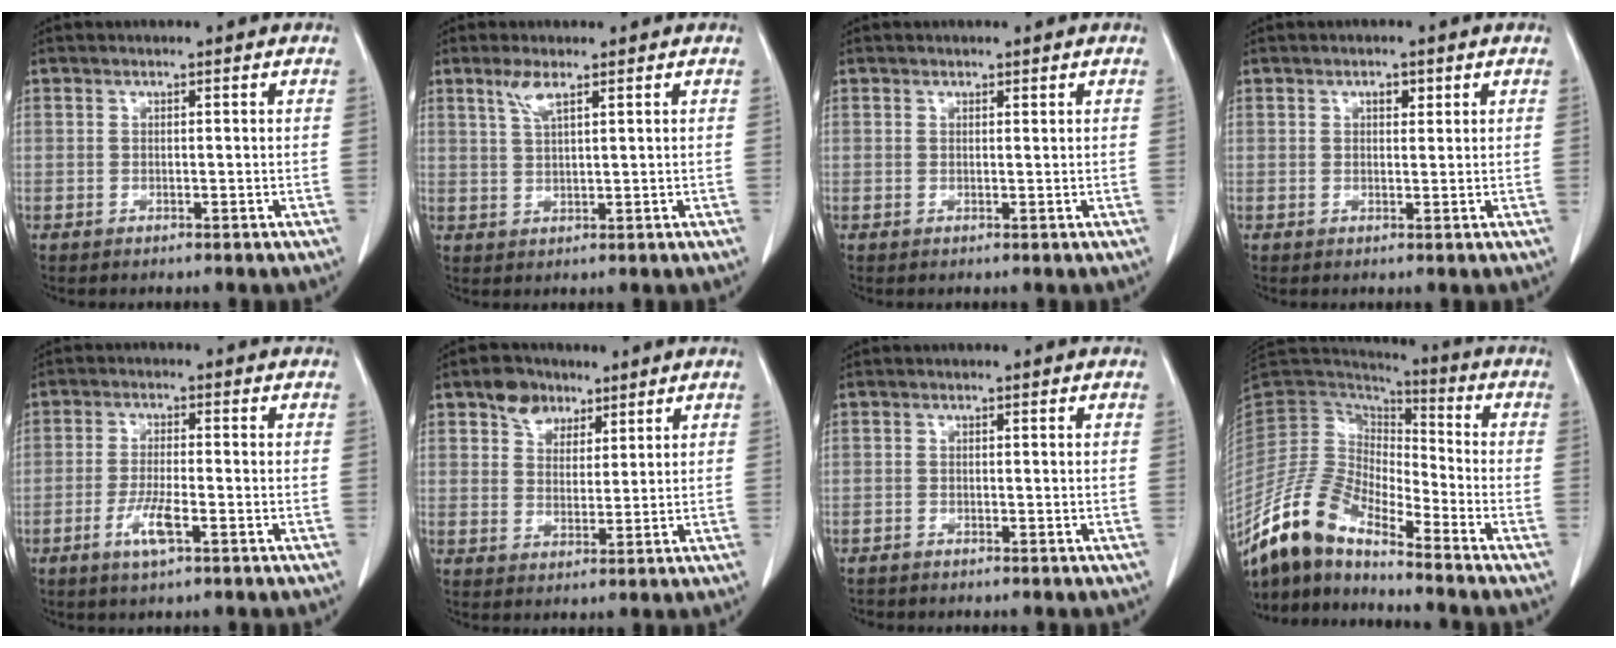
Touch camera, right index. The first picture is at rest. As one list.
[{"total": 3.7, "force": [2.1, 0.8, 2.8], "torque": [-0.064, 0.004, 0.048]}, {"total": 0.6, "force": [0.4, 0.4, 0.1], "torque": [-0.001, 0.005, 0.006]}, {"total": 2.0, "force": [0.9, 1.3, 1.3], "torque": [-0.025, 0.003, 0.015]}, {"total": 5.5, "force": [-2.5, 1.2, 4.7], "torque": [-0.095, -0.004, -0.043]}, {"total": 6.3, "force": [3.8, 4.4, 2.3], "torque": [-0.045, 0.016, 0.071]}, {"total": 1.5, "force": [-1.1, 0.9, 0.4], "torque": [-0.014, 0.001, -0.018]}, {"total": 13.8, "force": [-11.6, 3.8, 6.4], "torque": [-0.143, 0.026, -0.229]}]